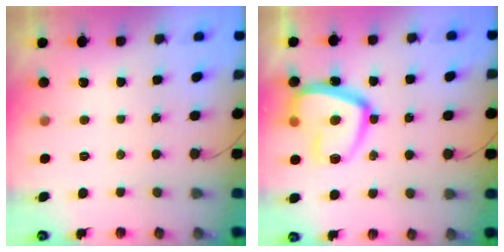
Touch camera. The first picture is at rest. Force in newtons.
{"total": 18.1, "press": 18.0, "slide": 1.8}